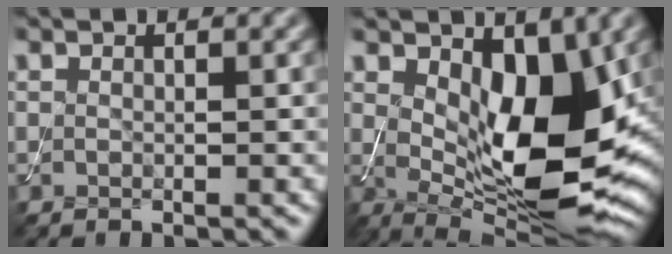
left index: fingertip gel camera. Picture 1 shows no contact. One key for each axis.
{"total": 10.3, "fx": 1.0, "fy": 4.8, "fz": 9.0, "tx": -0.141, "ty": -0.014, "tz": 0.024}